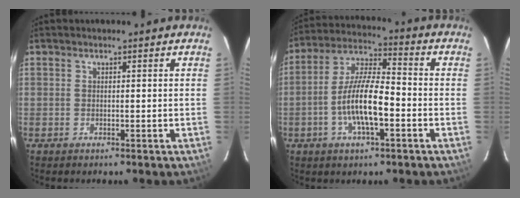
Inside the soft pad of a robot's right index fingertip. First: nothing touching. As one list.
[{"total": 11.8, "force": [-3.6, 3.2, 10.8], "torque": [-0.217, 0.003, -0.069]}]